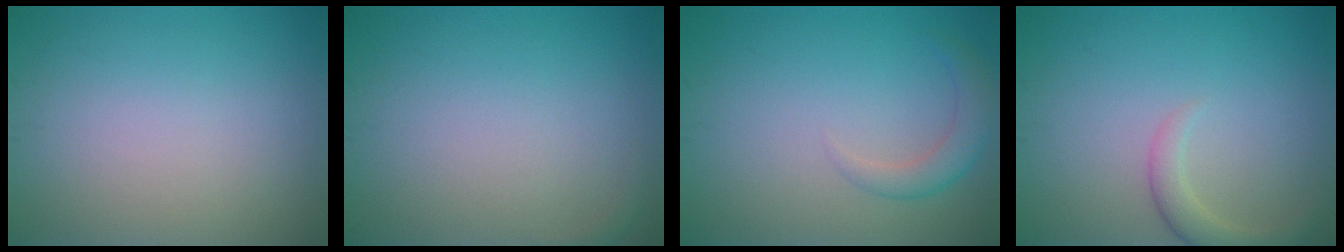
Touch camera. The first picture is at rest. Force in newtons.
{"total": 0.6, "press": 0.6, "slide": 0.1}
{"total": 2.2, "press": 2.2, "slide": 0.1}
{"total": 2.3, "press": 2.3, "slide": 0.3}